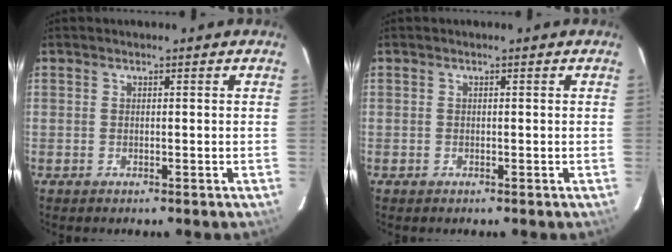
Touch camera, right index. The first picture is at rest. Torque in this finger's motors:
{"motor_torque": [0.08, -0.03, 0.00, 0.00]}